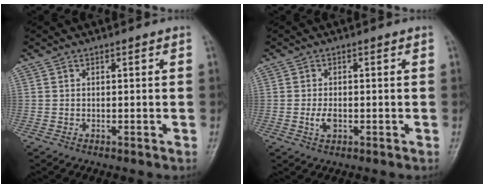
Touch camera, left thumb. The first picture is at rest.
{"total": 2.5, "force": [-0.6, 1.4, 2.0], "torque": [-0.040, -0.002, -0.011]}